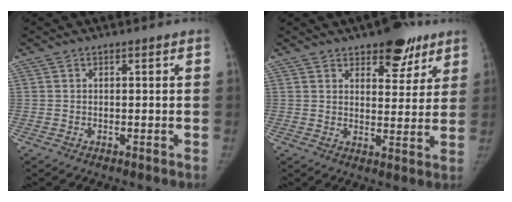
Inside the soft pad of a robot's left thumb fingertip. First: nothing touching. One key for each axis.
{"total": 9.3, "fx": 6.2, "fy": 4.9, "fz": 5.0, "tx": -0.021, "ty": -0.031, "tz": 0.086}